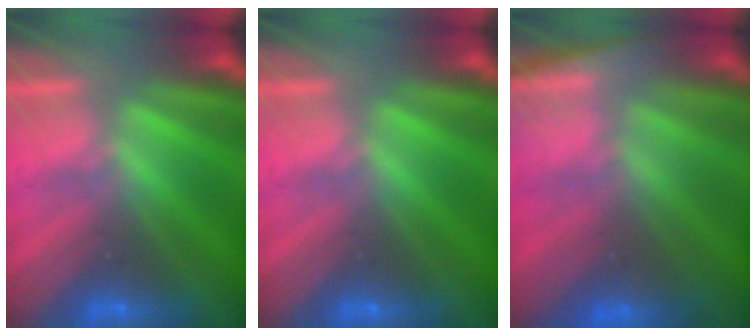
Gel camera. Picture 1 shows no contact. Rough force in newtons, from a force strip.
{"total": 0.0}
{"total": 8.5}